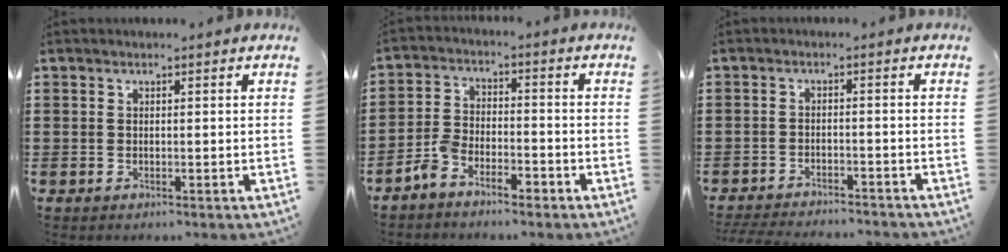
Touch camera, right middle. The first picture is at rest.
{"total": 4.7, "force": [-4.3, 1.2, 1.5], "torque": [-0.047, 0.006, -0.093]}
{"total": 3.4, "force": [-3.3, 0.1, 0.6], "torque": [-0.019, -0.004, -0.070]}